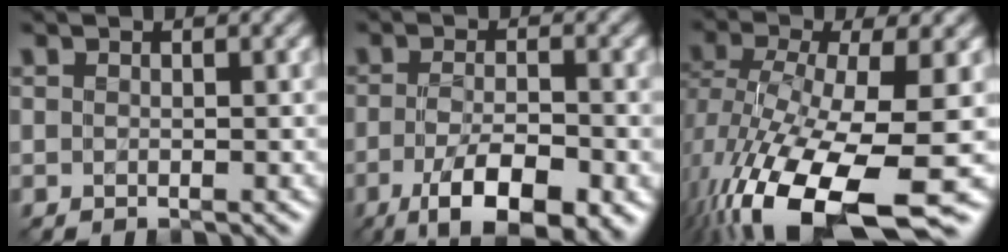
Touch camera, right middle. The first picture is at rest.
{"total": 7.9, "force": [-3.9, 2.5, 6.3], "torque": [-0.110, -0.010, -0.062]}
{"total": 14.0, "force": [-5.6, 5.2, 11.8], "torque": [-0.236, -0.032, -0.086]}